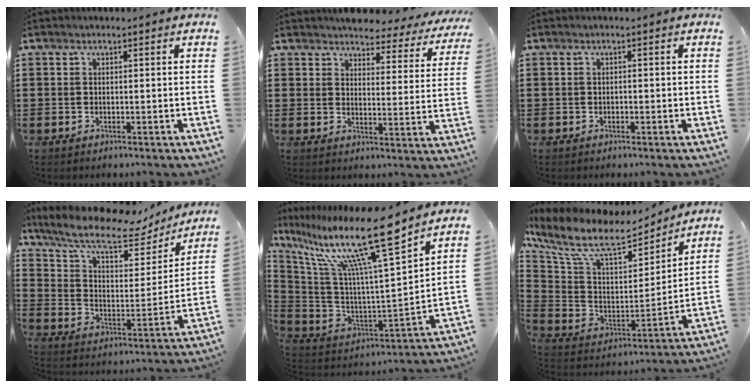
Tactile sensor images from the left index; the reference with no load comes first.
{"total": 4.4, "force": [4.3, 0.6, 0.8], "torque": [-0.033, -0.031, 0.072]}
{"total": 0.6, "force": [-0.4, 0.3, 0.3], "torque": [-0.008, -0.002, -0.007]}
{"total": 11.4, "force": [8.8, 3.2, 6.4], "torque": [-0.152, -0.044, 0.149]}
{"total": 17.6, "force": [11.9, 1.6, 12.9], "torque": [-0.265, -0.070, 0.183]}
{"total": 11.7, "force": [8.7, 4.2, 6.6], "torque": [-0.156, -0.047, 0.149]}